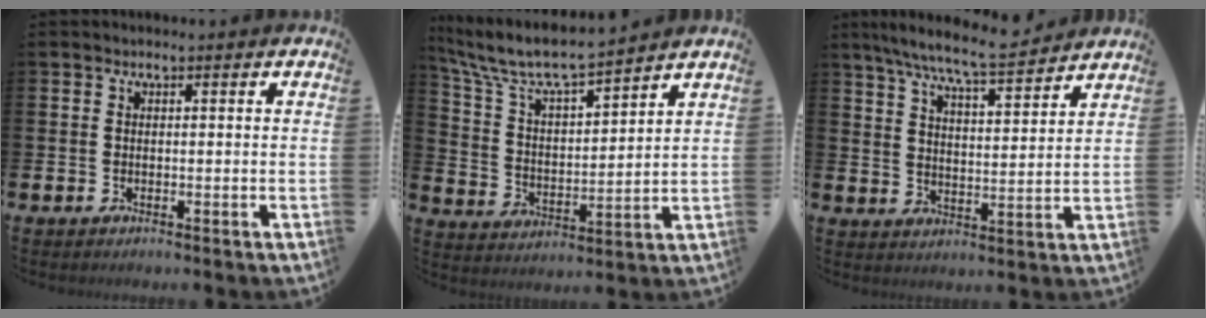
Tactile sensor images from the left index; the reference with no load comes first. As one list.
[{"total": 7.8, "force": [7.2, 1.2, 2.6], "torque": [-0.084, -0.051, 0.123]}, {"total": 8.3, "force": [7.7, 0.3, 3.1], "torque": [-0.082, -0.043, 0.137]}]